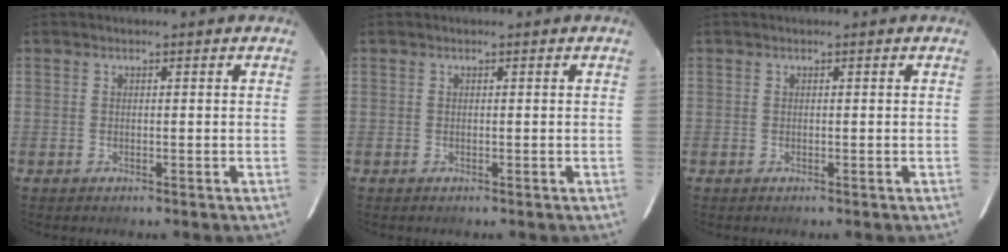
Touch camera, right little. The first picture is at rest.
{"total": 0.0}
{"total": 0.0}